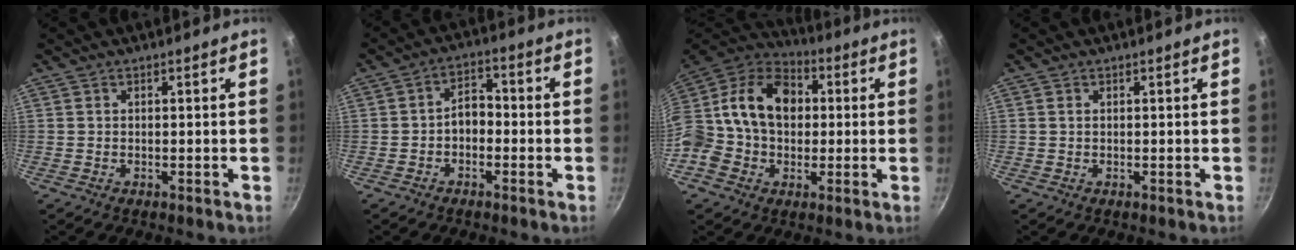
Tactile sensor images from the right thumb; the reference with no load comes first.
{"total": 4.6, "force": [-1.2, 3.0, 3.3], "torque": [-0.029, 0.023, -0.027]}
{"total": 21.0, "force": [0.4, 17.1, 12.1], "torque": [-0.215, 0.056, -0.004]}
{"total": 0.0}